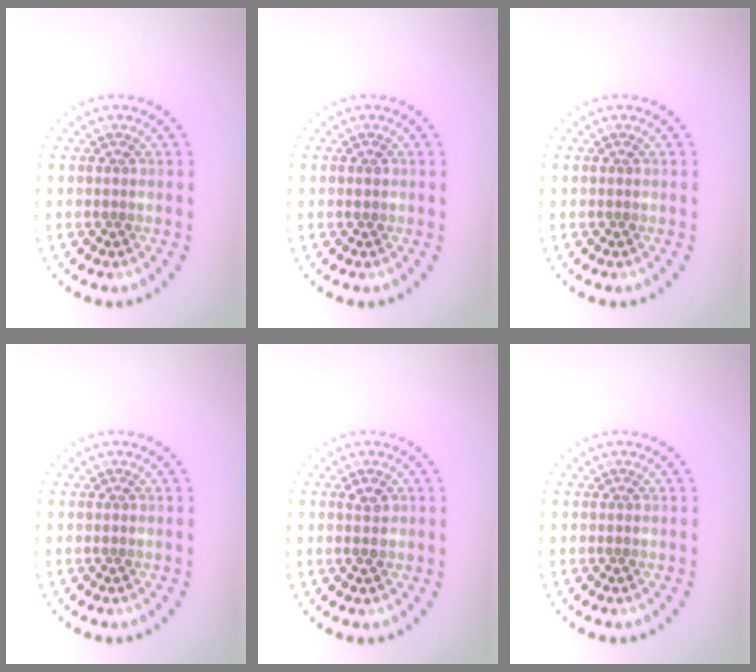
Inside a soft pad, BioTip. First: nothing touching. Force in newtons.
{"total": 0.7, "press": 0.6, "slide": 0.1}
{"total": 0.0}
{"total": 0.0}
{"total": 1.5, "press": 1.5, "slide": 0.0}
{"total": 0.0}